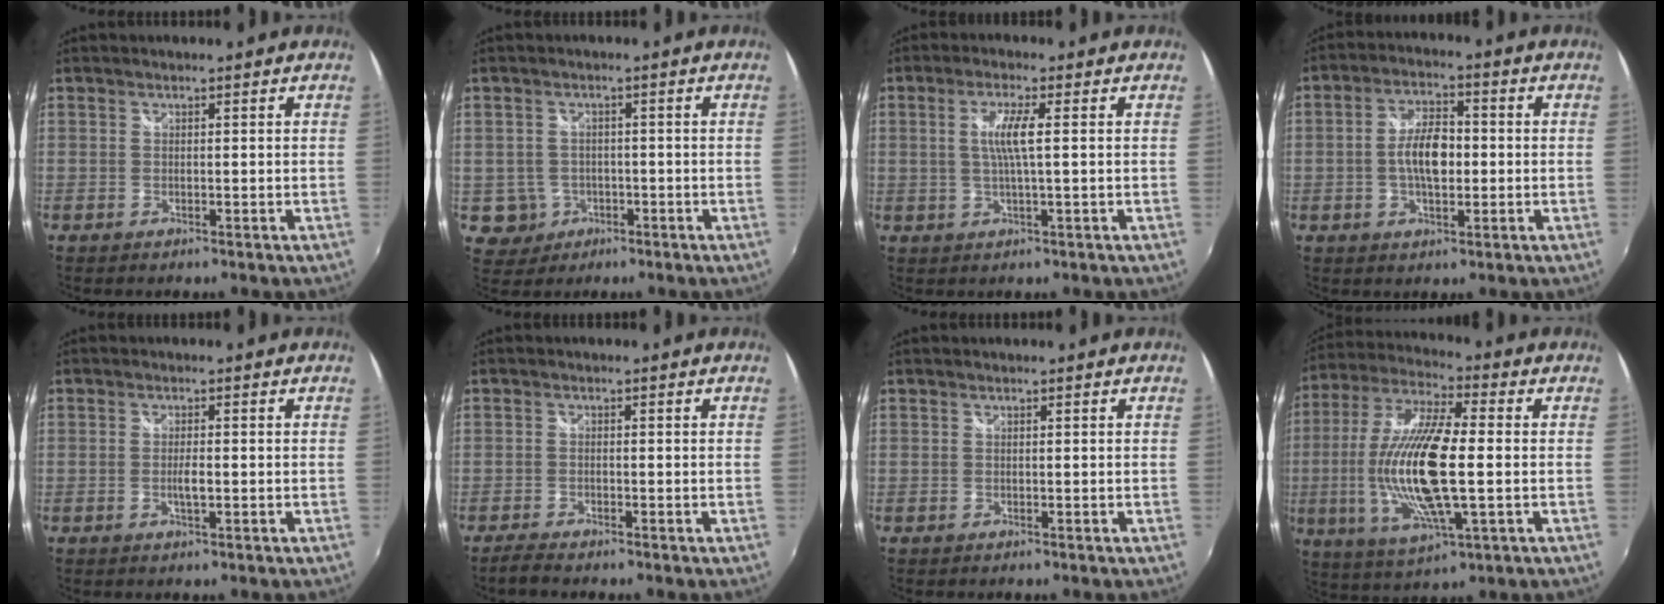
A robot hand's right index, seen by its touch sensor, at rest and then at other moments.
{"total": 5.1, "force": [-1.3, 4.9, 0.7], "torque": [-0.026, 0.011, -0.010]}
{"total": 4.9, "force": [0.6, 0.1, 4.9], "torque": [-0.096, -0.003, 0.013]}
{"total": 7.6, "force": [-0.8, 3.6, 6.7], "torque": [-0.123, 0.010, -0.013]}
{"total": 2.1, "force": [-0.4, 0.6, 2.0], "torque": [-0.037, -0.005, -0.007]}
{"total": 2.5, "force": [-2.1, 0.3, 1.4], "torque": [-0.035, -0.006, -0.039]}
{"total": 0.0}
{"total": 19.8, "force": [-1.7, 5.4, 18.9], "torque": [-0.373, -0.011, -0.030]}